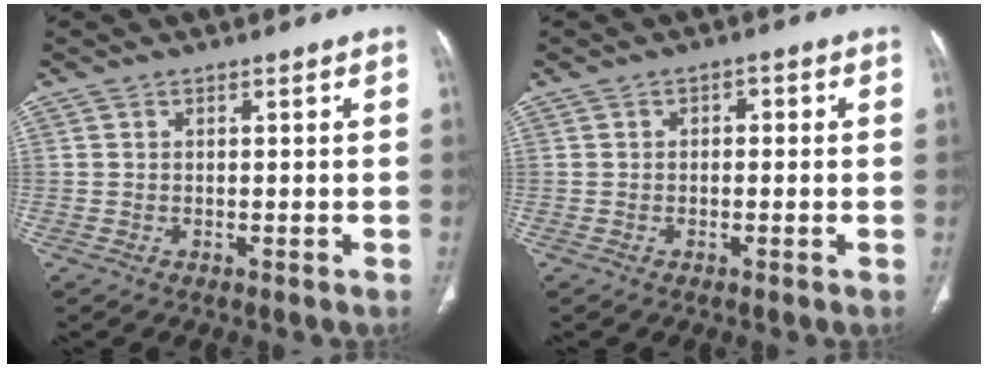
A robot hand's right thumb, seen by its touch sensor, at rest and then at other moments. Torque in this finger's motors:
{"motor_torque": [-0.06, -0.05, -0.03, -0.01, -0.04]}